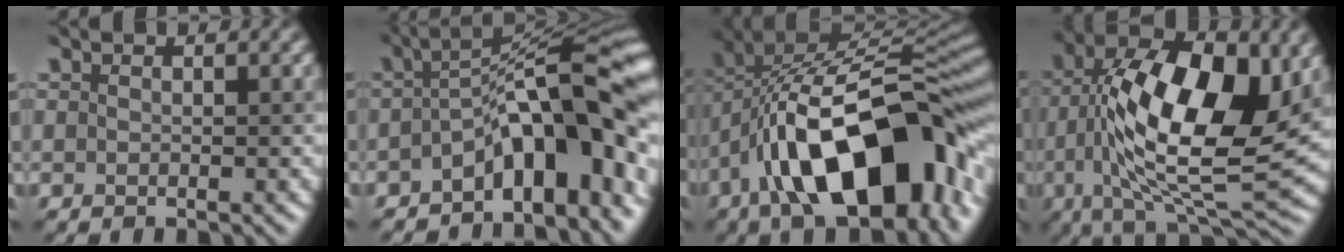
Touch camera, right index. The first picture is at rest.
{"total": 11.2, "force": [-3.2, 4.0, 9.9], "torque": [-0.124, 0.017, -0.063]}
{"total": 17.5, "force": [-5.6, 8.6, 14.2], "torque": [-0.205, 0.013, -0.094]}
{"total": 14.0, "force": [1.4, 6.0, 12.6], "torque": [-0.212, 0.002, 0.020]}